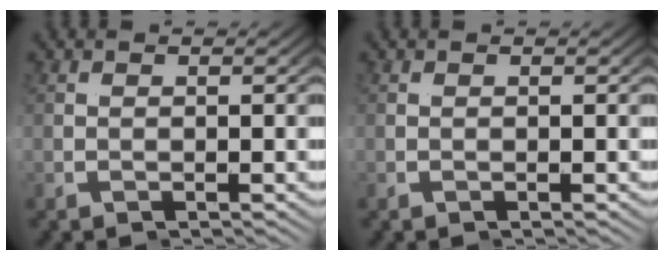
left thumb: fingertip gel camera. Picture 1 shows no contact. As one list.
[{"total": 0.0}]